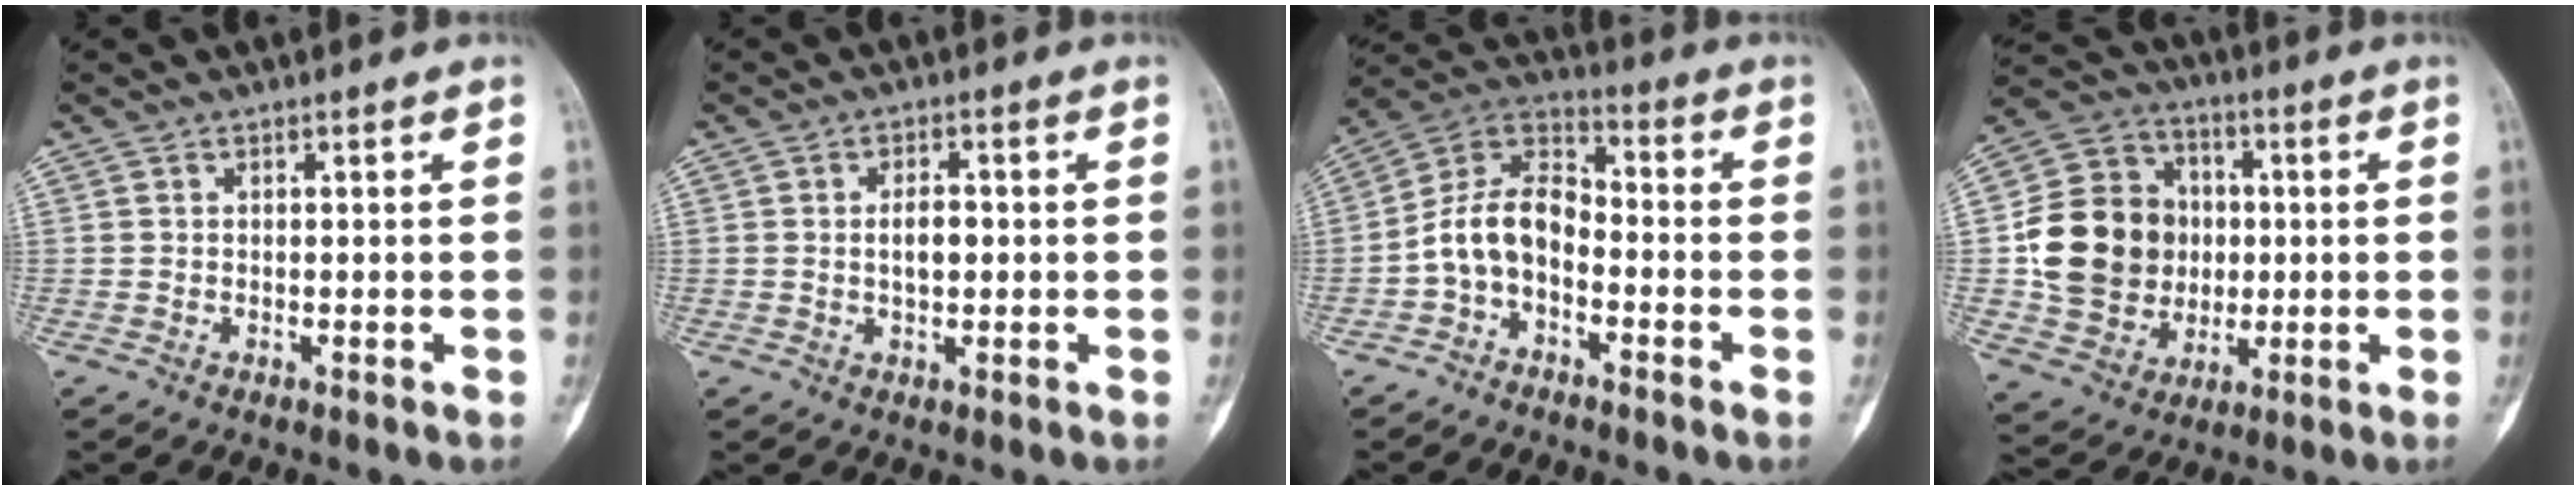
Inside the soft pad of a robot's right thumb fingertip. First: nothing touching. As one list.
[{"total": 3.8, "force": [0.0, 2.0, 3.2], "torque": [-0.047, 0.003, 0.001]}, {"total": 10.0, "force": [-3.1, 6.4, 7.0], "torque": [-0.121, 0.054, -0.073]}, {"total": 18.5, "force": [0.1, 16.0, 9.4], "torque": [-0.143, 0.022, 0.013]}]